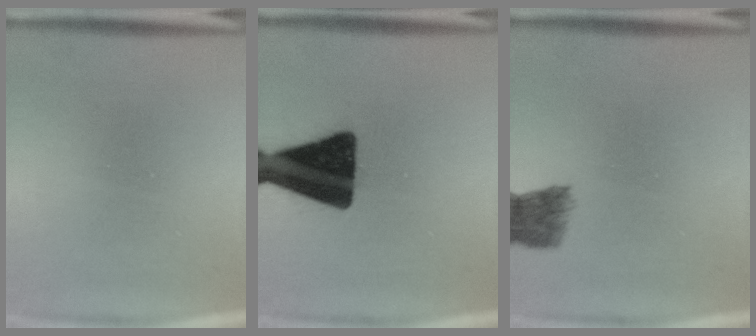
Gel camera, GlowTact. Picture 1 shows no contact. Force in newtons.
{"total": 18.9}
{"total": 4.5}